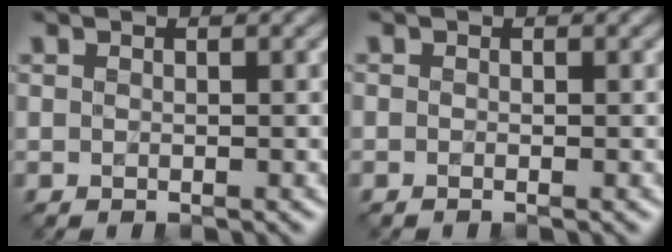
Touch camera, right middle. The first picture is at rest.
{"total": 0.0}